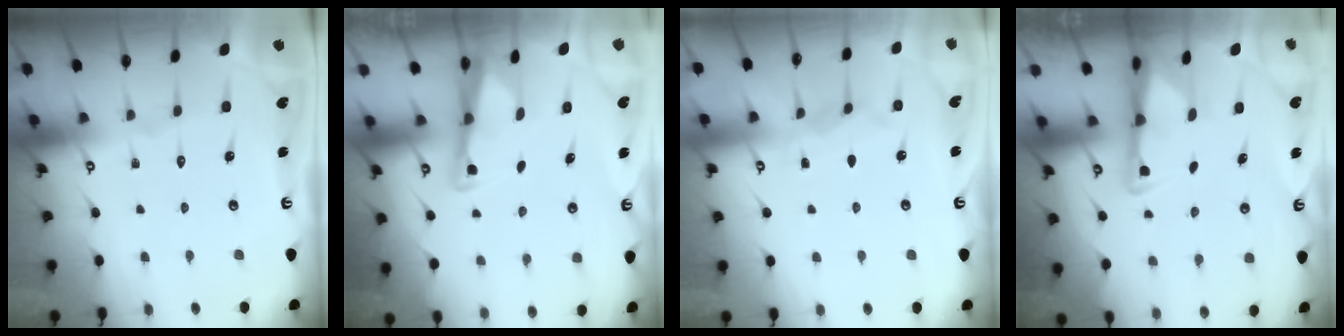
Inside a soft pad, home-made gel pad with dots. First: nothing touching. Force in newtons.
{"total": 2.9, "press": 2.9, "slide": 0.1}
{"total": 4.3, "press": 4.2, "slide": 0.5}
{"total": 3.0, "press": 2.9, "slide": 0.6}